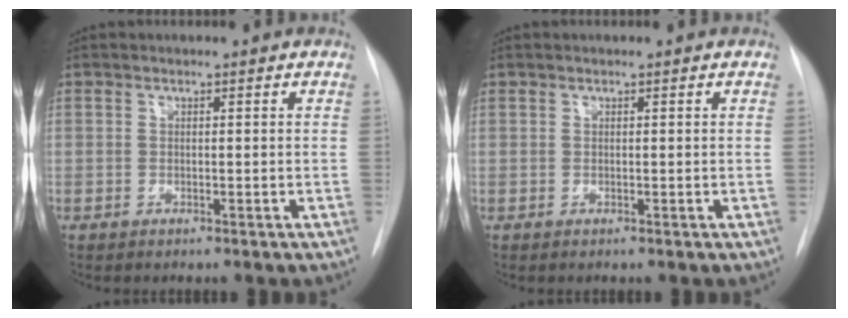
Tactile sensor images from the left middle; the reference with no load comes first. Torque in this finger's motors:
{"motor_torque": [0.60, -0.68, 0.17, 0.01]}